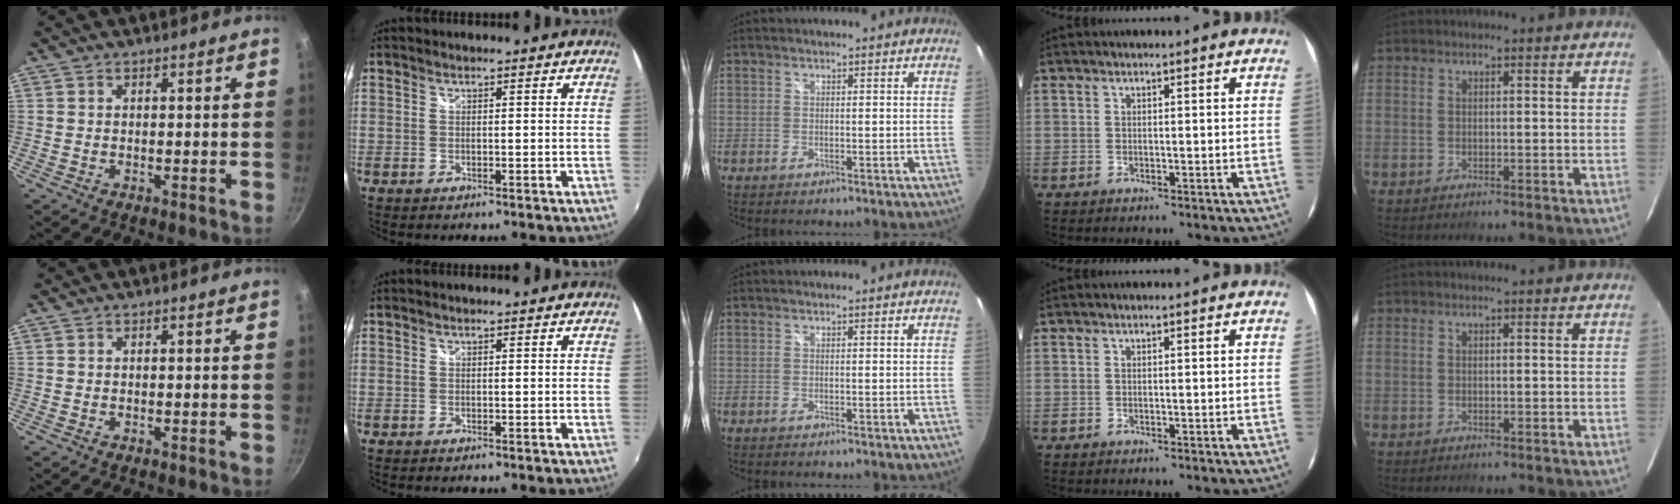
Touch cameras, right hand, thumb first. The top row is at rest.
{}